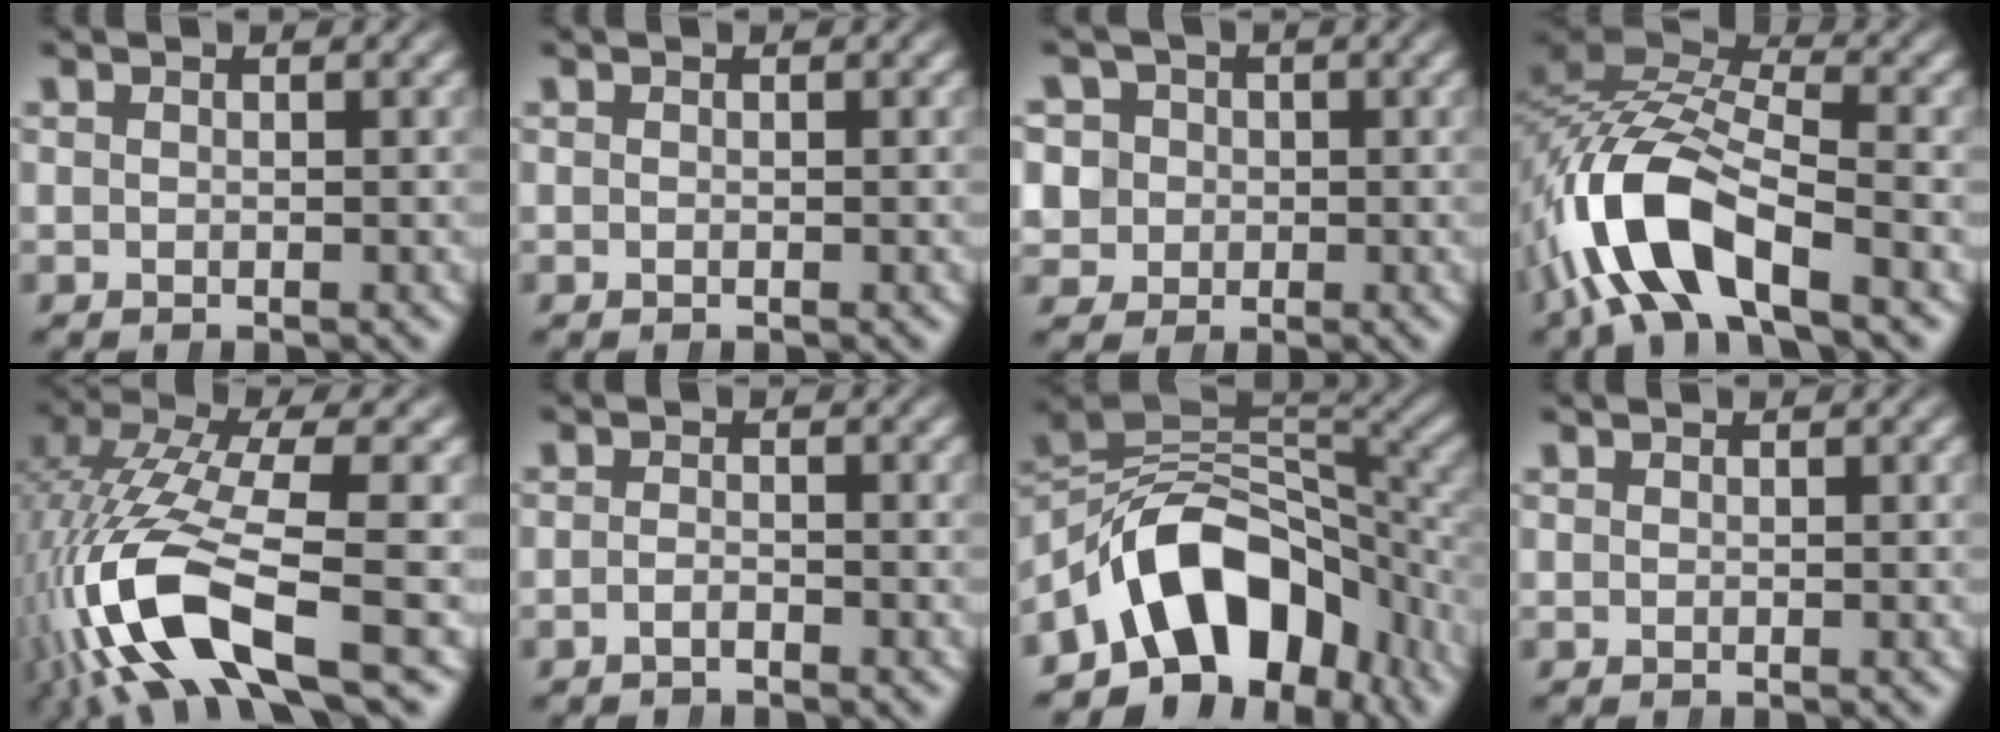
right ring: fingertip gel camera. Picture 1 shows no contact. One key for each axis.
{"total": 0.0}
{"total": 7.8, "fx": 0.1, "fy": 7.2, "fz": 3.0, "tx": -0.069, "ty": -0.021, "tz": 0.005}
{"total": 10.7, "fx": -1.4, "fy": 6.5, "fz": 8.4, "tx": -0.177, "ty": -0.019, "tz": -0.021}
{"total": 10.7, "fx": -2.3, "fy": 5.1, "fz": 9.1, "tx": -0.214, "ty": -0.041, "tz": -0.017}
{"total": 1.3, "fx": -1.2, "fy": -0.1, "fz": 0.3, "tx": 0.001, "ty": 0.000, "tz": -0.024}
{"total": 17.6, "fx": -4.7, "fy": 12.0, "fz": 12.1, "tx": -0.212, "ty": -0.037, "tz": -0.057}
{"total": 0.0}